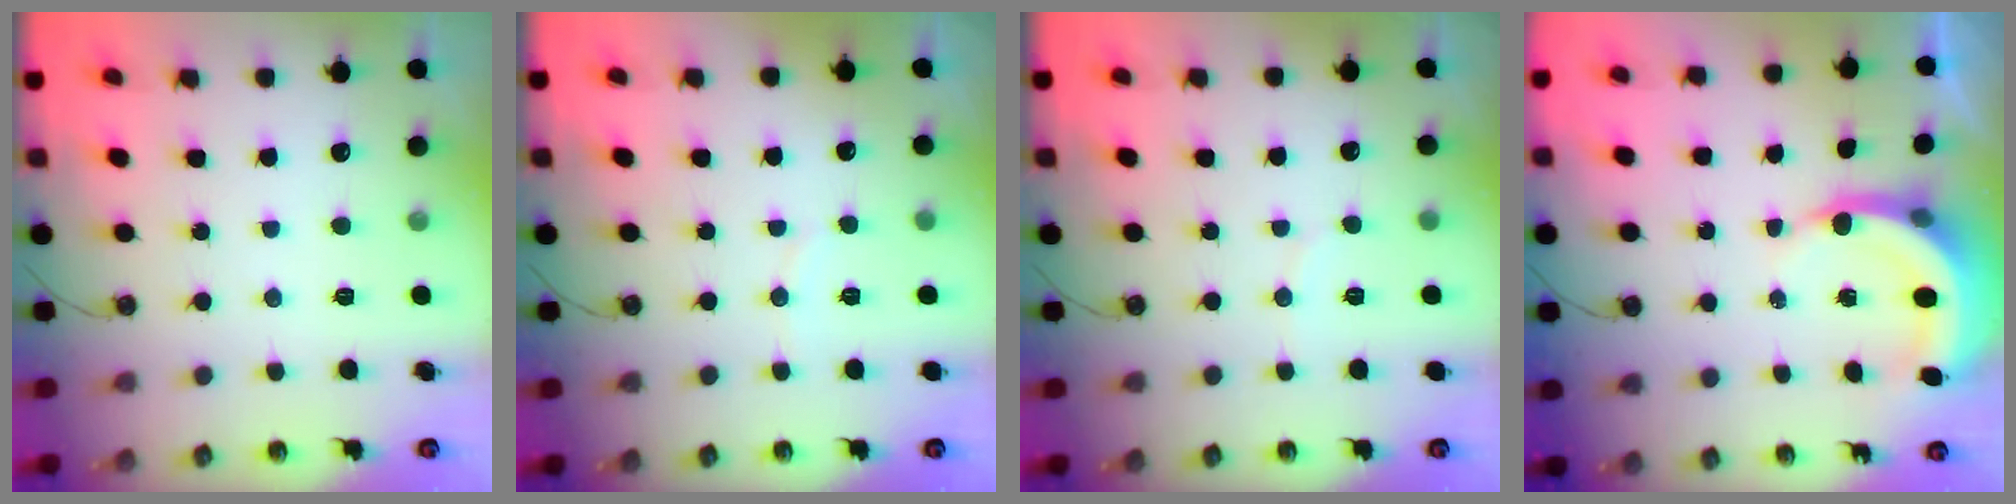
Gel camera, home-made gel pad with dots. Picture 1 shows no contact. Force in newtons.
{"total": 3.4, "press": 3.4, "slide": 0.4}
{"total": 2.0, "press": 2.0, "slide": 0.2}
{"total": 5.2, "press": 5.2, "slide": 0.6}